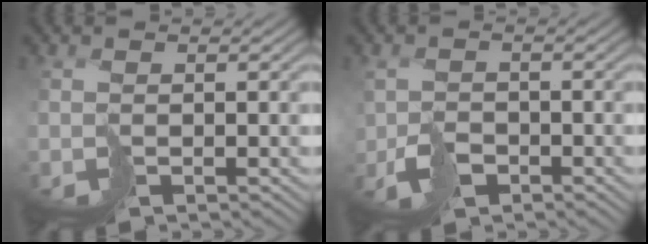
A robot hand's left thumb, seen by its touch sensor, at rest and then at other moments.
{"total": 2.8, "force": [-1.8, 1.8, 1.2], "torque": [-0.021, -0.006, -0.038]}